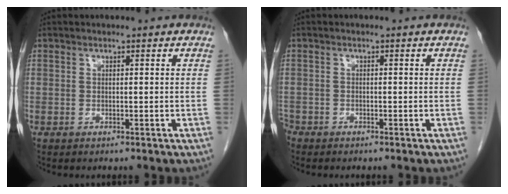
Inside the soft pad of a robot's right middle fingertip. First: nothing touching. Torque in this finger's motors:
{"motor_torque": [0.32, -0.31, 0.10, -0.01]}